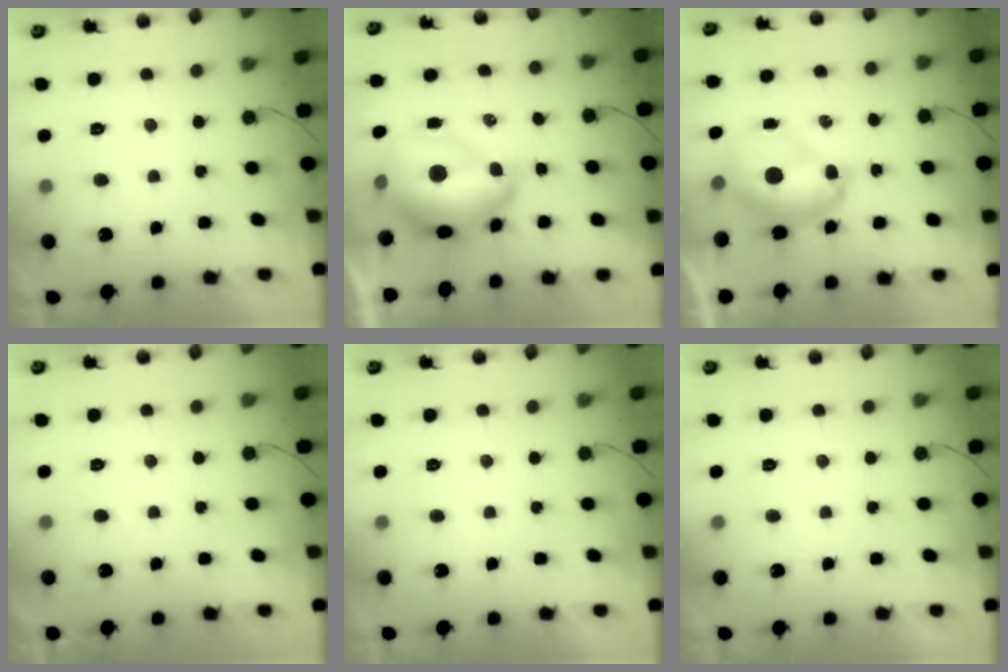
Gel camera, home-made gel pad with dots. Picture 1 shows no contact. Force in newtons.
{"total": 15.1, "press": 15.1, "slide": 1.1}
{"total": 9.1, "press": 9.0, "slide": 1.0}
{"total": 0.0}
{"total": 0.0}
{"total": 0.0}